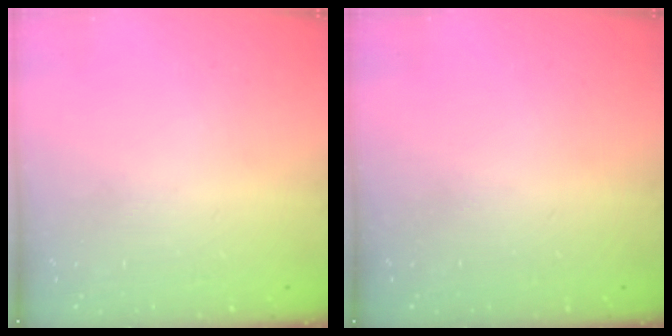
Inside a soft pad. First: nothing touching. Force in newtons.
{"total": 0.0}